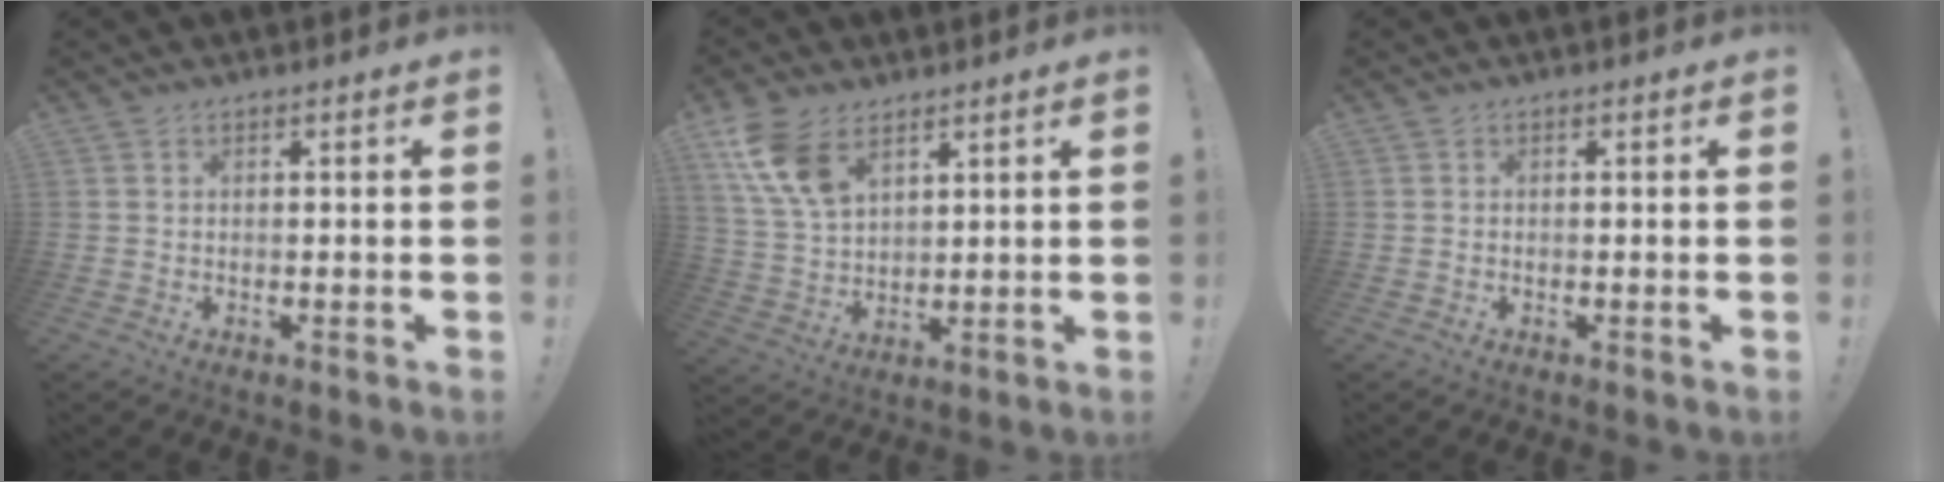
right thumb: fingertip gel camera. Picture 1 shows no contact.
{"total": 11.9, "force": [7.0, 6.5, 7.1], "torque": [-0.135, -0.024, 0.135]}
{"total": 0.0}